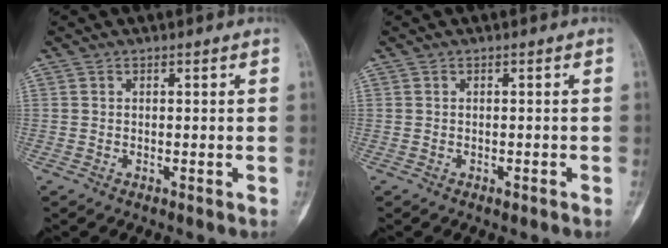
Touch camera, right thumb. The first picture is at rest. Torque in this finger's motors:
{"motor_torque": [0.40, 0.17, 0.08, 0.07, 0.11]}